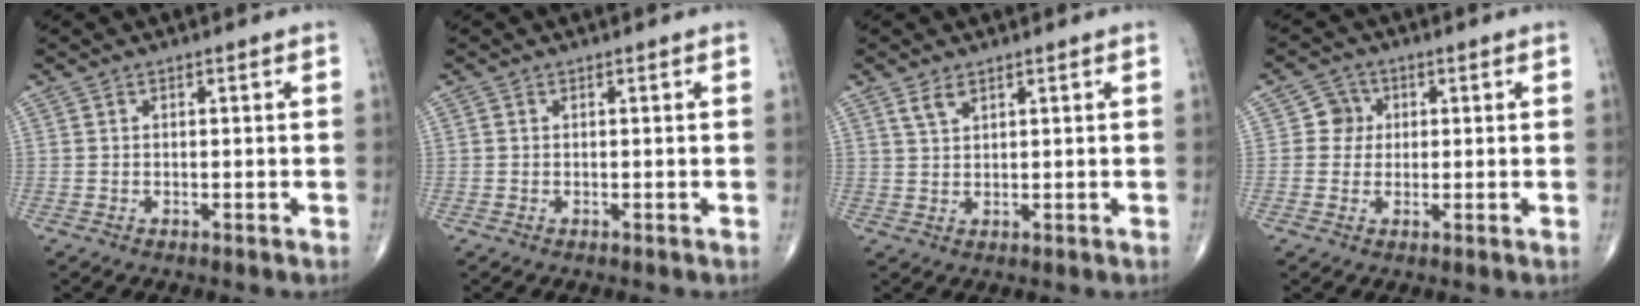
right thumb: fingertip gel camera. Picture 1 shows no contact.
{"total": 0.0}
{"total": 2.6, "force": [1.8, 1.2, 1.5], "torque": [-0.029, -0.005, 0.040]}
{"total": 3.8, "force": [0.6, 3.6, 0.8], "torque": [0.014, 0.006, 0.000]}